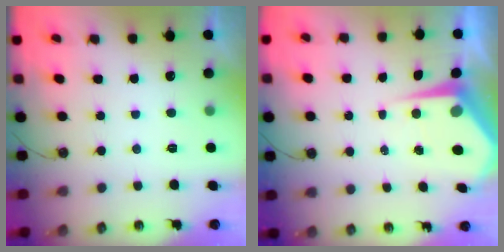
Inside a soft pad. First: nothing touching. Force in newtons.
{"total": 6.6, "press": 6.6, "slide": 0.5}